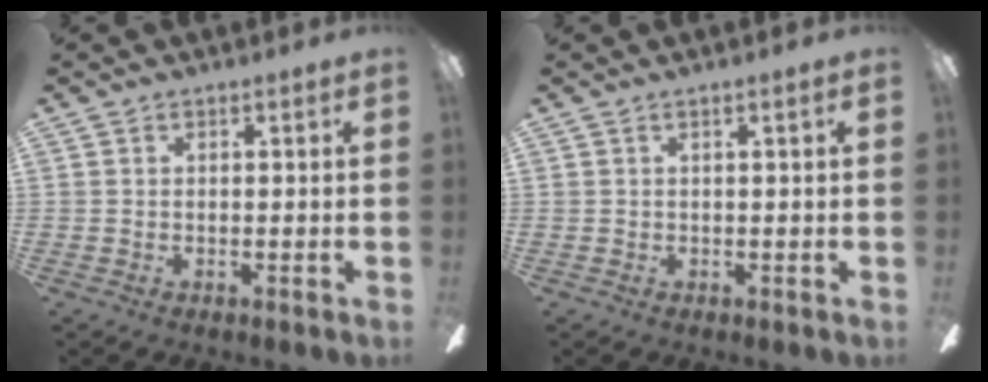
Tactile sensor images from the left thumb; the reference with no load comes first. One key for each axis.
{"total": 0.8, "fx": 0.2, "fy": 0.0, "fz": 0.8, "tx": -0.014, "ty": 0.000, "tz": 0.003}